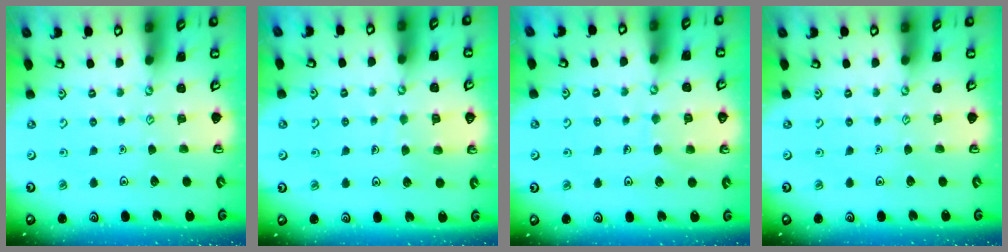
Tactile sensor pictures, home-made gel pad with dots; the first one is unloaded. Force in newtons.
{"total": 5.6, "press": 5.6, "slide": 0.5}
{"total": 6.5, "press": 6.5, "slide": 0.5}
{"total": 0.0}